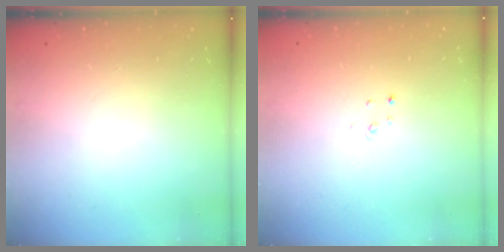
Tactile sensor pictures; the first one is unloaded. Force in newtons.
{"total": 2.0, "press": 2.0, "slide": 0.2}